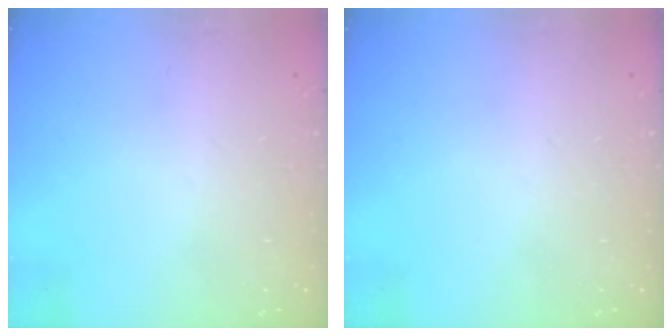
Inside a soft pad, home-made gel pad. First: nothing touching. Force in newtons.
{"total": 0.0}